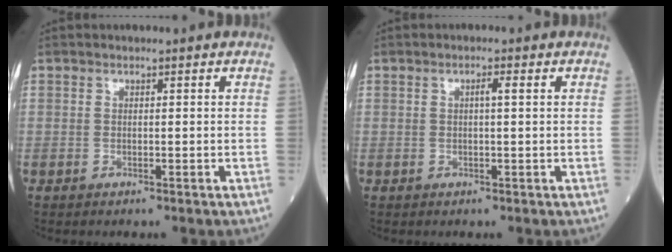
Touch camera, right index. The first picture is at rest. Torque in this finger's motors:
{"motor_torque": [0.02, 0.00, 0.06, 0.03]}